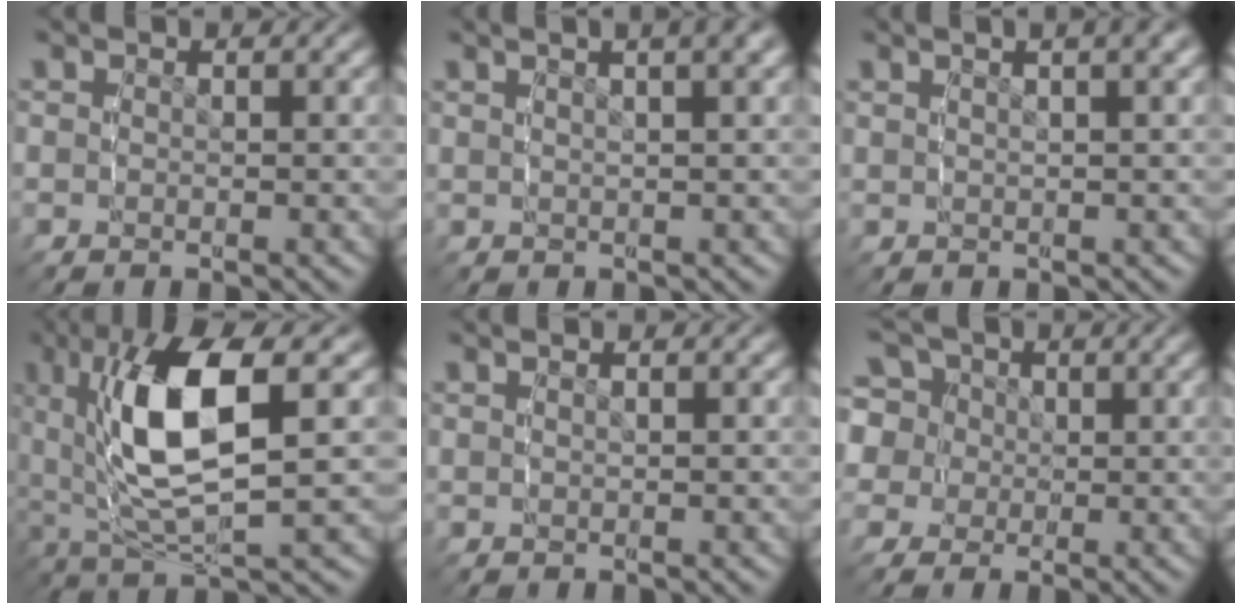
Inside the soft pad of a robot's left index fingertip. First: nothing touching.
{"total": 5.1, "force": [3.0, 1.3, 3.9], "torque": [-0.035, 0.027, 0.042]}
{"total": 4.2, "force": [2.4, 0.9, 3.3], "torque": [-0.028, 0.023, 0.035]}
{"total": 10.4, "force": [1.4, 4.2, 9.4], "torque": [-0.195, -0.001, 0.034]}
{"total": 0.7, "force": [0.4, -0.2, 0.5], "torque": [-0.007, 0.002, 0.011]}
{"total": 10.3, "force": [1.8, 9.2, 4.1], "torque": [-0.109, -0.016, 0.024]}